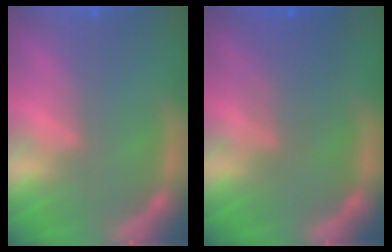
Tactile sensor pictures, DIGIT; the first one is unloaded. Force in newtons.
{"total": 3.4}